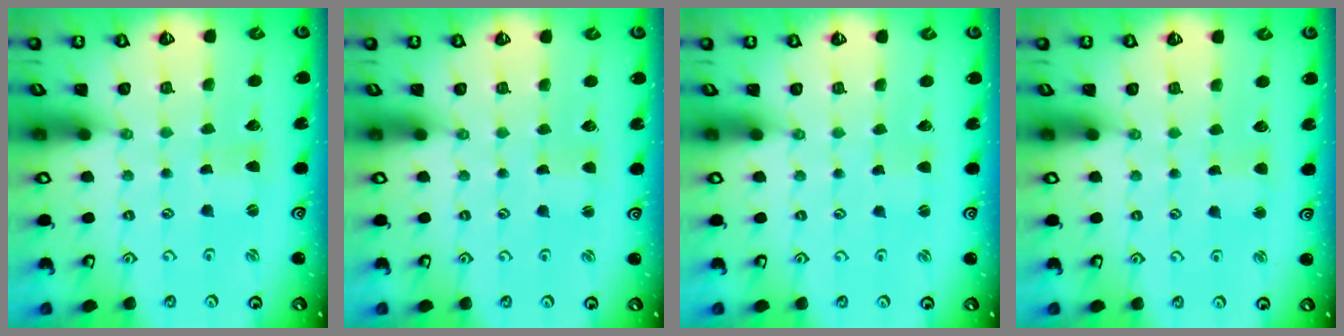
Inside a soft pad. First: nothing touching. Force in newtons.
{"total": 1.0, "press": 1.0, "slide": 0.0}
{"total": 1.6, "press": 1.6, "slide": 0.3}
{"total": 2.2, "press": 2.2, "slide": 0.3}